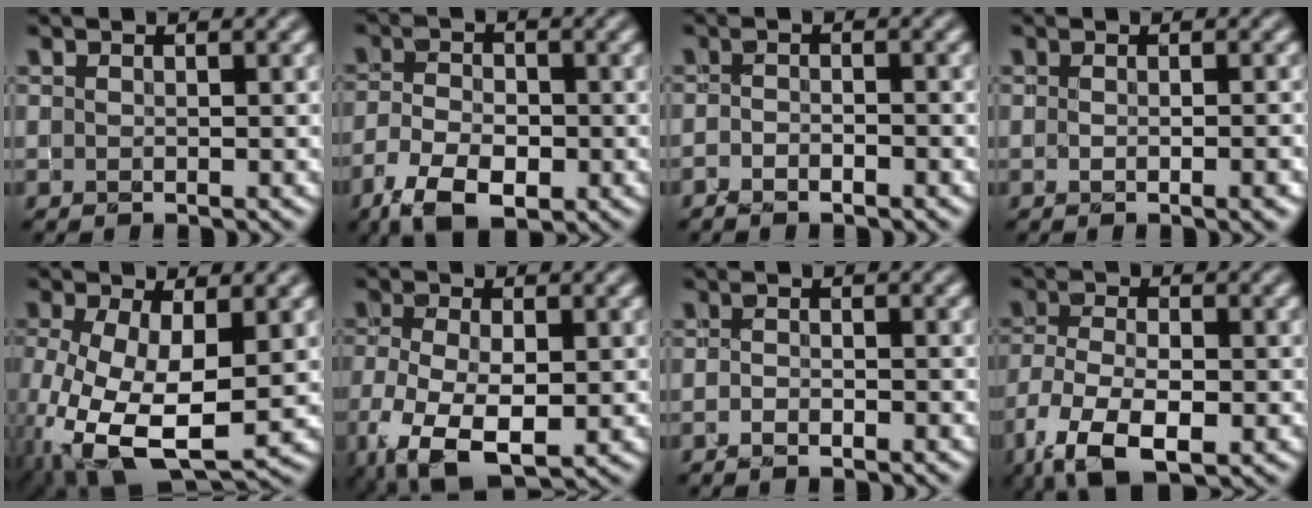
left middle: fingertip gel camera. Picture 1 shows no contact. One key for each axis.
{"total": 5.6, "fx": -2.9, "fy": 3.0, "fz": 3.6, "tx": -0.074, "ty": -0.006, "tz": -0.058}
{"total": 1.4, "fx": -1.0, "fy": 0.5, "fz": 0.8, "tx": -0.015, "ty": 0.000, "tz": -0.022}
{"total": 2.2, "fx": -0.4, "fy": 0.8, "fz": 2.0, "tx": -0.015, "ty": -0.004, "tz": 0.000}
{"total": 10.8, "fx": -2.9, "fy": 5.2, "fz": 9.1, "tx": -0.198, "ty": -0.030, "tz": -0.043}
{"total": 8.5, "fx": -3.2, "fy": 4.5, "fz": 6.4, "tx": -0.147, "ty": -0.031, "tz": -0.050}
{"total": 1.1, "fx": -0.7, "fy": 0.4, "fz": 0.7, "tx": -0.014, "ty": 0.000, "tz": -0.016}
{"total": 7.4, "fx": -3.9, "fy": 3.2, "fz": 5.4, "tx": -0.114, "ty": -0.012, "tz": -0.074}